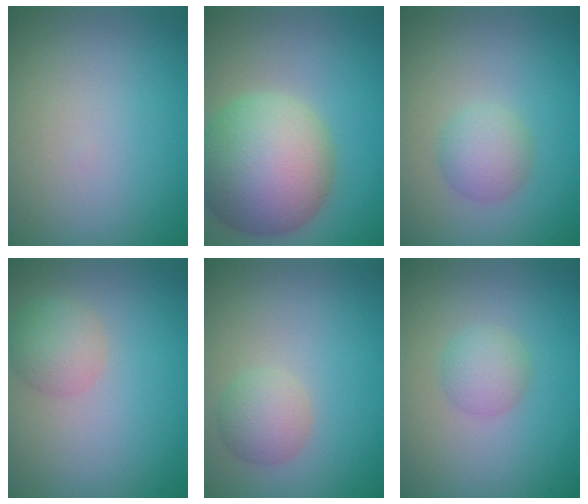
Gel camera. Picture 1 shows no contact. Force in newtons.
{"total": 10.5, "press": 10.5, "slide": 0.6}
{"total": 2.5, "press": 2.5, "slide": 0.0}
{"total": 2.7, "press": 2.7, "slide": 0.1}
{"total": 2.4, "press": 2.4, "slide": 0.1}
{"total": 2.0, "press": 2.0, "slide": 0.1}